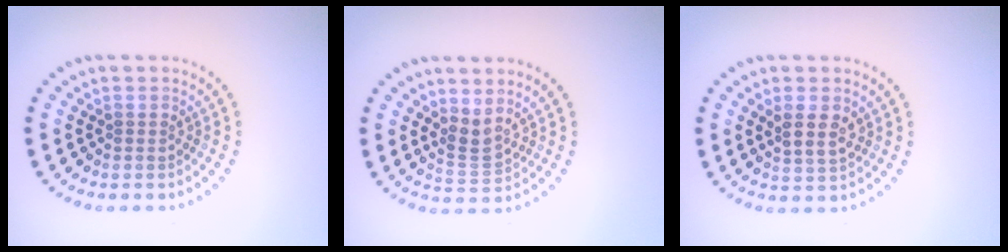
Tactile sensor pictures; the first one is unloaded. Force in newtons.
{"total": 2.1, "press": 1.4, "slide": 1.6}
{"total": 2.4, "press": 2.2, "slide": 0.9}